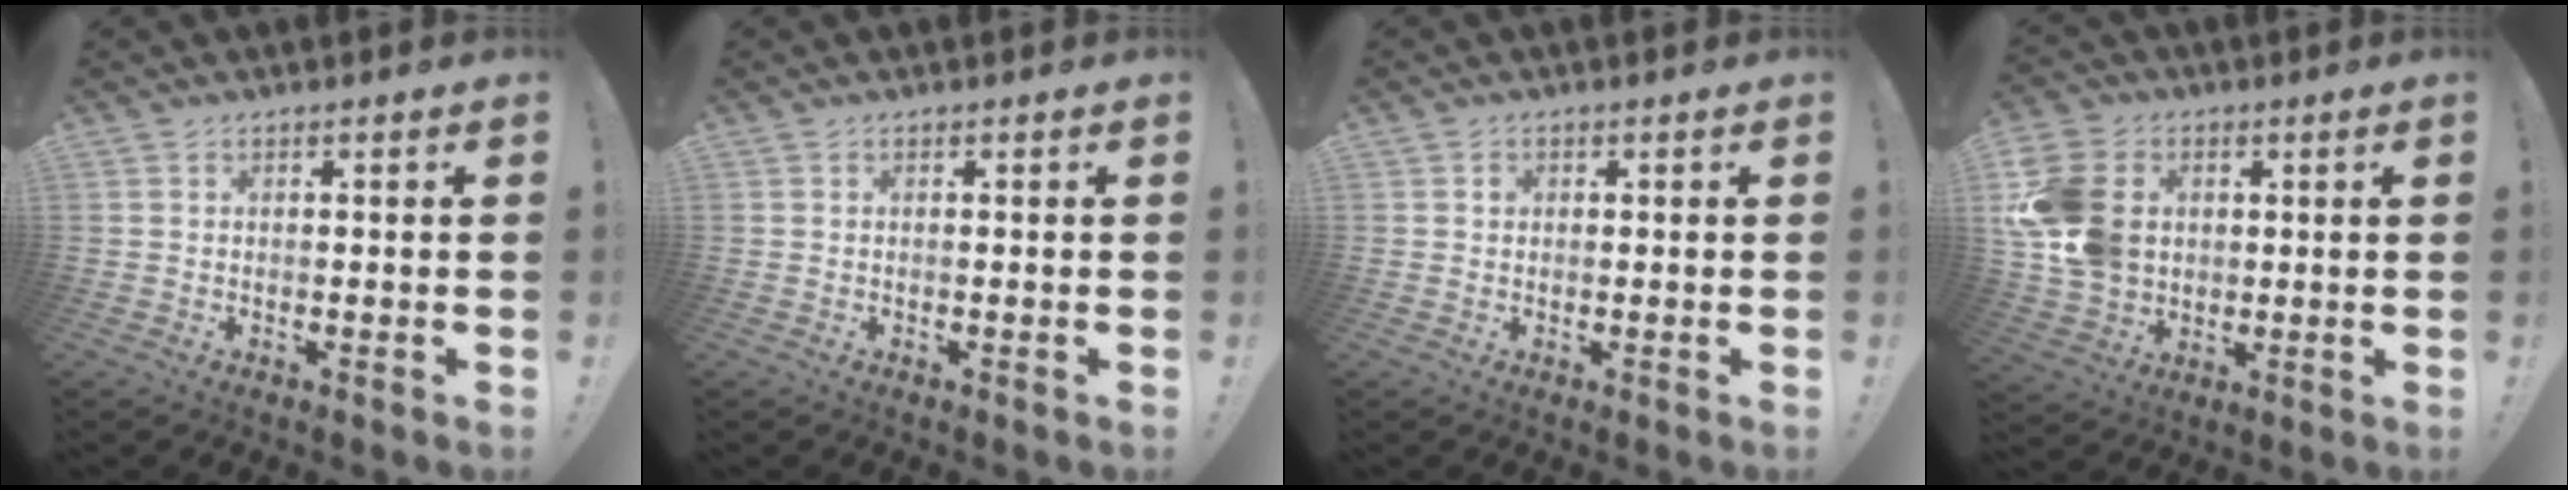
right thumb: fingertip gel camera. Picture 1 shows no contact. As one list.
[{"total": 0.0}, {"total": 0.9, "force": [0.2, 0.9, 0.1], "torque": [0.002, 0.001, 0.003]}, {"total": 17.7, "force": [2.4, 14.2, 10.4], "torque": [-0.191, 0.002, 0.049]}]